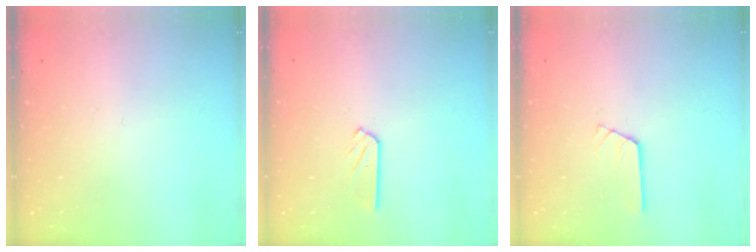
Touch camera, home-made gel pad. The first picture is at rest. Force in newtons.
{"total": 5.4, "press": 5.3, "slide": 0.5}
{"total": 2.9, "press": 2.9, "slide": 0.1}